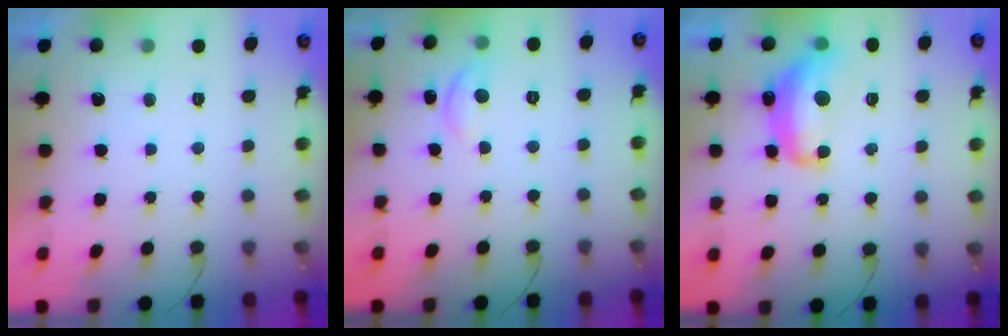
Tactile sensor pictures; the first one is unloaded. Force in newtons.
{"total": 5.4, "press": 5.4, "slide": 0.3}
{"total": 12.8, "press": 12.8, "slide": 0.9}